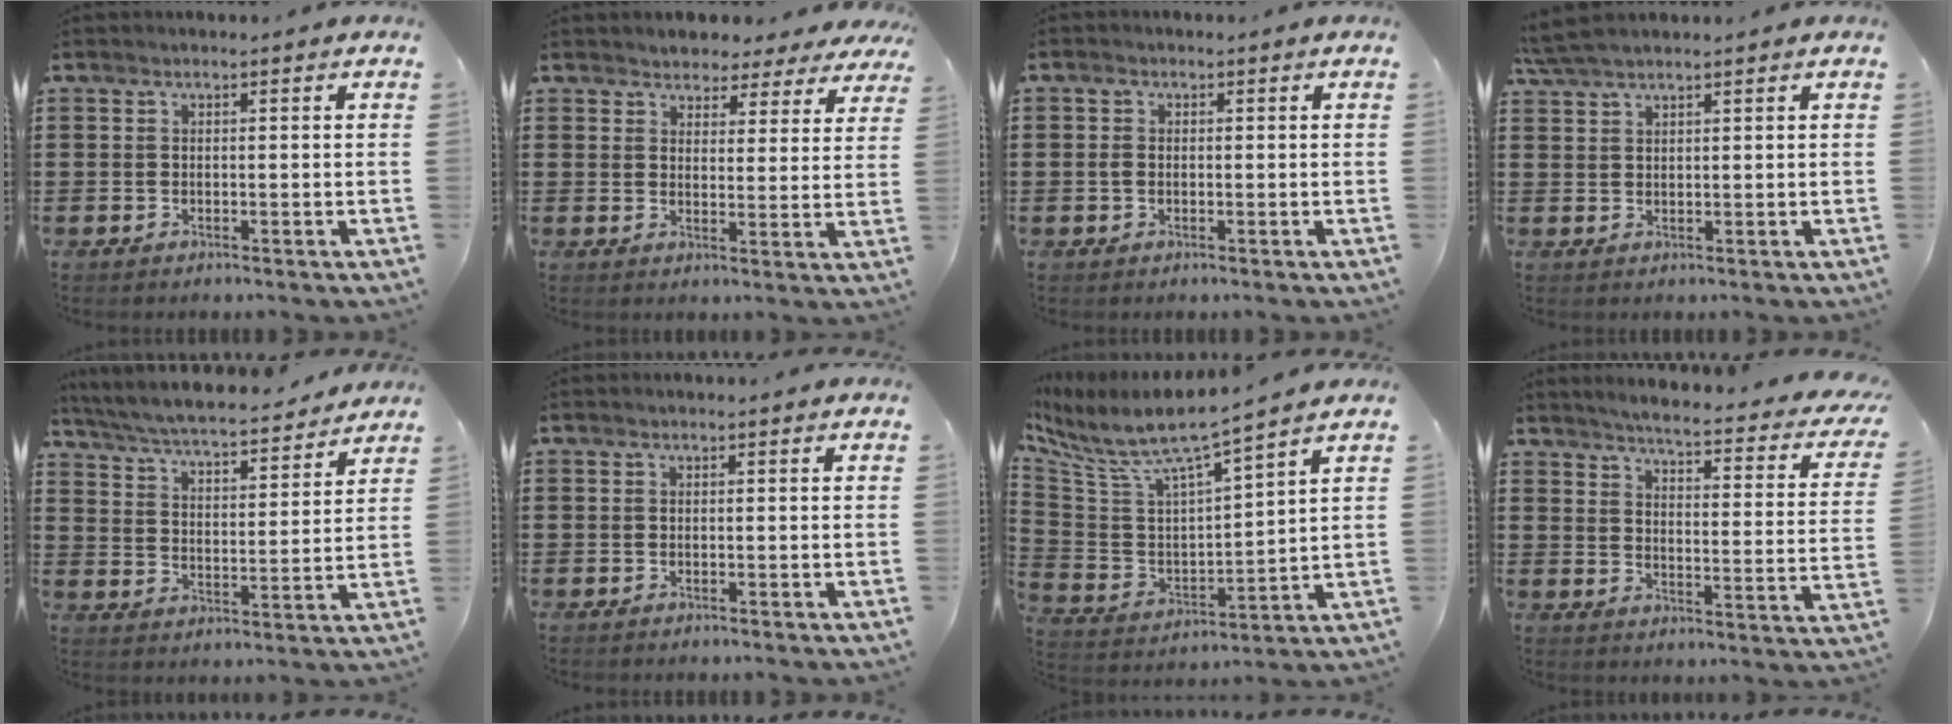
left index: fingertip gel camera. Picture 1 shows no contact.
{"total": 3.5, "force": [3.3, 1.2, -0.1], "torque": [-0.019, -0.011, 0.057]}
{"total": 1.4, "force": [-0.1, 1.2, 0.6], "torque": [-0.015, 0.007, -0.003]}
{"total": 3.5, "force": [3.1, 0.3, 1.7], "torque": [-0.041, 0.001, 0.059]}
{"total": 5.4, "force": [5.1, 0.0, 1.7], "torque": [-0.058, -0.037, 0.082]}
{"total": 0.0}
{"total": 7.3, "force": [6.2, 0.9, 3.8], "torque": [-0.104, -0.050, 0.099]}
{"total": 3.8, "force": [3.3, -0.6, 1.9], "torque": [-0.048, -0.036, 0.044]}